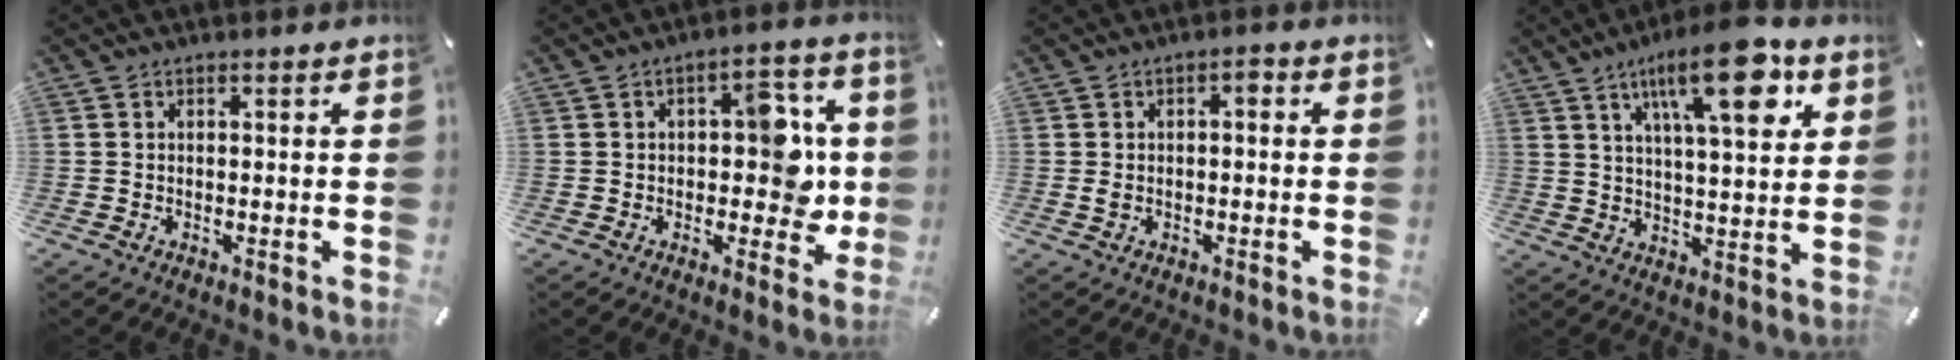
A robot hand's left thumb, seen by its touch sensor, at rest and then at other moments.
{"total": 11.5, "force": [0.2, 6.9, 9.2], "torque": [-0.102, 0.001, -0.001]}
{"total": 2.9, "force": [-0.2, 1.6, 2.4], "torque": [-0.038, 0.006, -0.007]}
{"total": 17.0, "force": [8.4, 5.5, 13.7], "torque": [-0.209, -0.024, 0.129]}